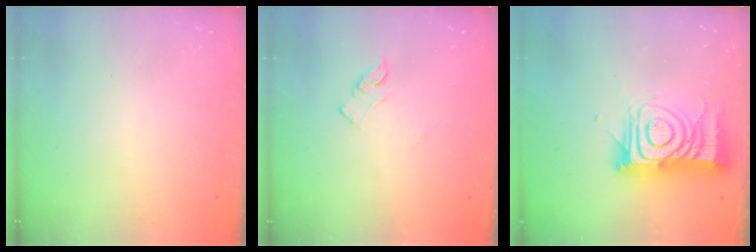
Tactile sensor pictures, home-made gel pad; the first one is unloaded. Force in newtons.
{"total": 5.6, "press": 5.6, "slide": 0.8}
{"total": 16.7, "press": 16.6, "slide": 1.4}